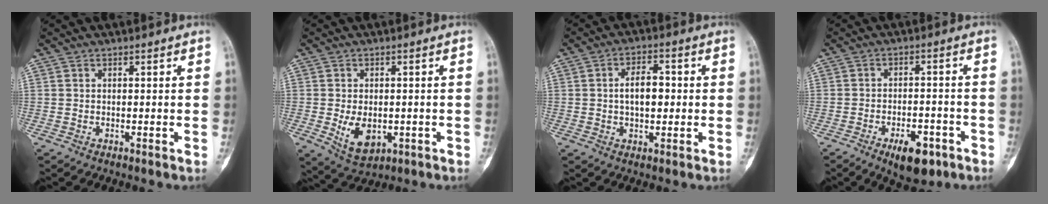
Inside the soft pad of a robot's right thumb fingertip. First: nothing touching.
{"total": 7.2, "force": [-1.5, 4.7, 5.3], "torque": [-0.073, -0.005, -0.010]}
{"total": 6.7, "force": [0.2, 3.7, 5.5], "torque": [-0.078, 0.011, -0.001]}
{"total": 8.6, "force": [-4.7, 4.1, 5.9], "torque": [-0.070, 0.022, -0.064]}